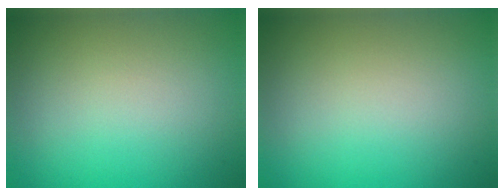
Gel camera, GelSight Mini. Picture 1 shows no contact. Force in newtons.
{"total": 0.0}